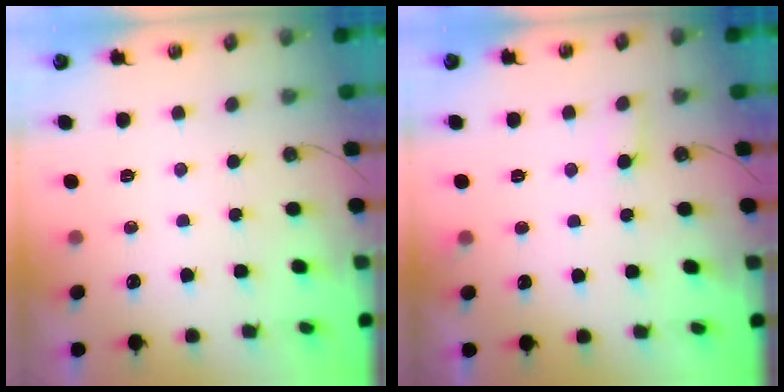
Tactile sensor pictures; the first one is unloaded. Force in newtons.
{"total": 4.6, "press": 4.5, "slide": 0.3}